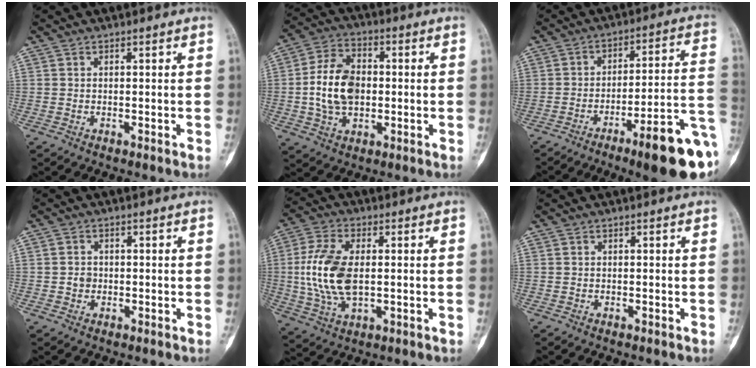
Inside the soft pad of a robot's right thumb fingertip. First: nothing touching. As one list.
[{"total": 12.4, "force": [-0.4, 8.2, 9.2], "torque": [-0.155, 0.013, -0.009]}, {"total": 18.5, "force": [-7.8, 3.5, 16.4], "torque": [-0.181, 0.046, -0.107]}, {"total": 2.0, "force": [-0.2, 1.8, 0.8], "torque": [-0.005, 0.005, -0.005]}, {"total": 13.4, "force": [0.4, 7.2, 11.4], "torque": [-0.242, -0.001, 0.009]}, {"total": 0.0}]